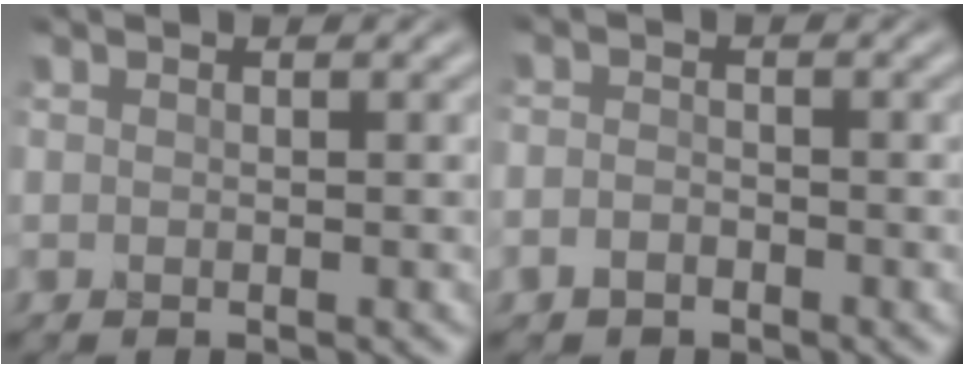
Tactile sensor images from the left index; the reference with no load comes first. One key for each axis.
{"total": 1.3, "fx": -1.0, "fy": 0.7, "fz": 0.4, "tx": -0.009, "ty": 0.009, "tz": -0.024}